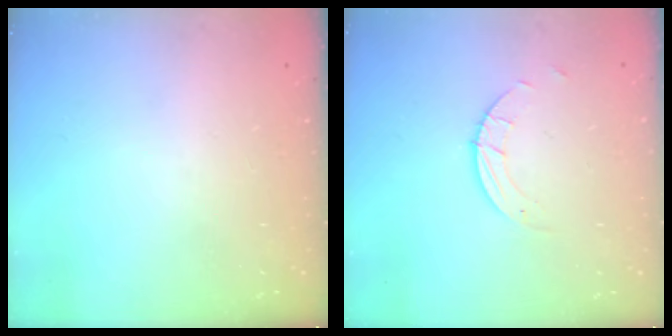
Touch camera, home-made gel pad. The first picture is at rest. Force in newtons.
{"total": 1.5, "press": 1.5, "slide": 0.1}